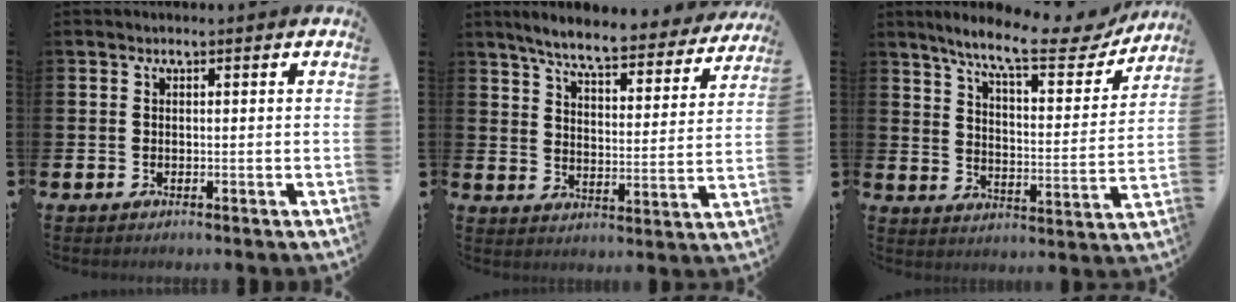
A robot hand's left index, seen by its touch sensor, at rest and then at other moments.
{"total": 6.9, "force": [6.3, 0.6, 2.7], "torque": [-0.077, -0.041, 0.104]}
{"total": 10.6, "force": [8.9, 2.1, 5.4], "torque": [-0.119, -0.050, 0.147]}